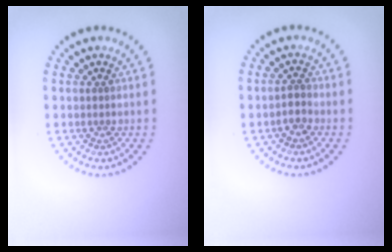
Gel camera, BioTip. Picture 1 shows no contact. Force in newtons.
{"total": 1.4, "press": 1.2, "slide": 0.8}